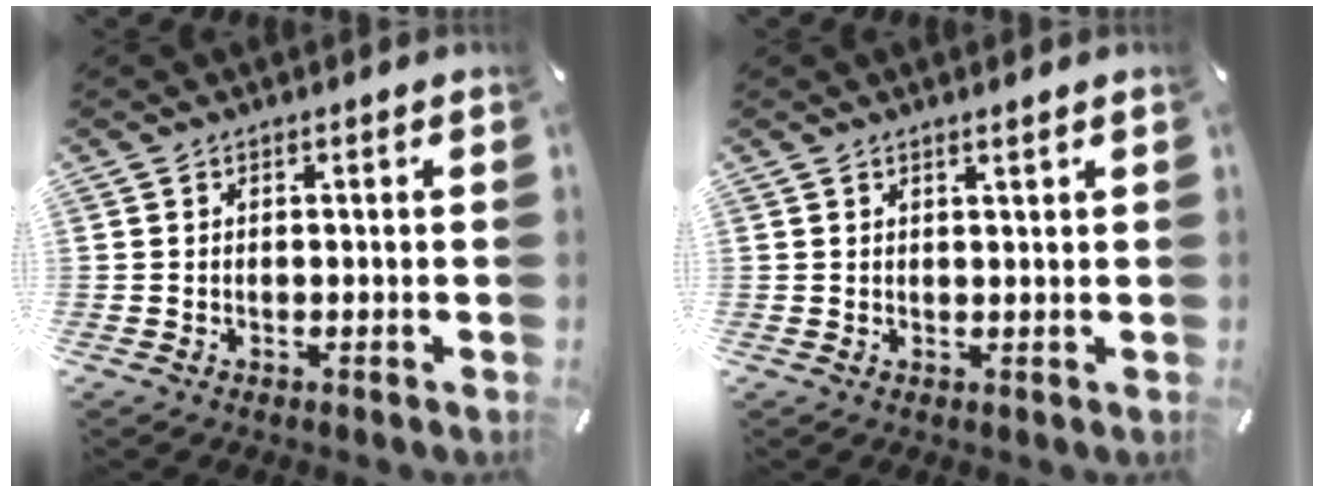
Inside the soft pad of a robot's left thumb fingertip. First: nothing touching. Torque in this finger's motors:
{"motor_torque": [-0.20, -0.53, -0.11, 0.14, -0.01]}